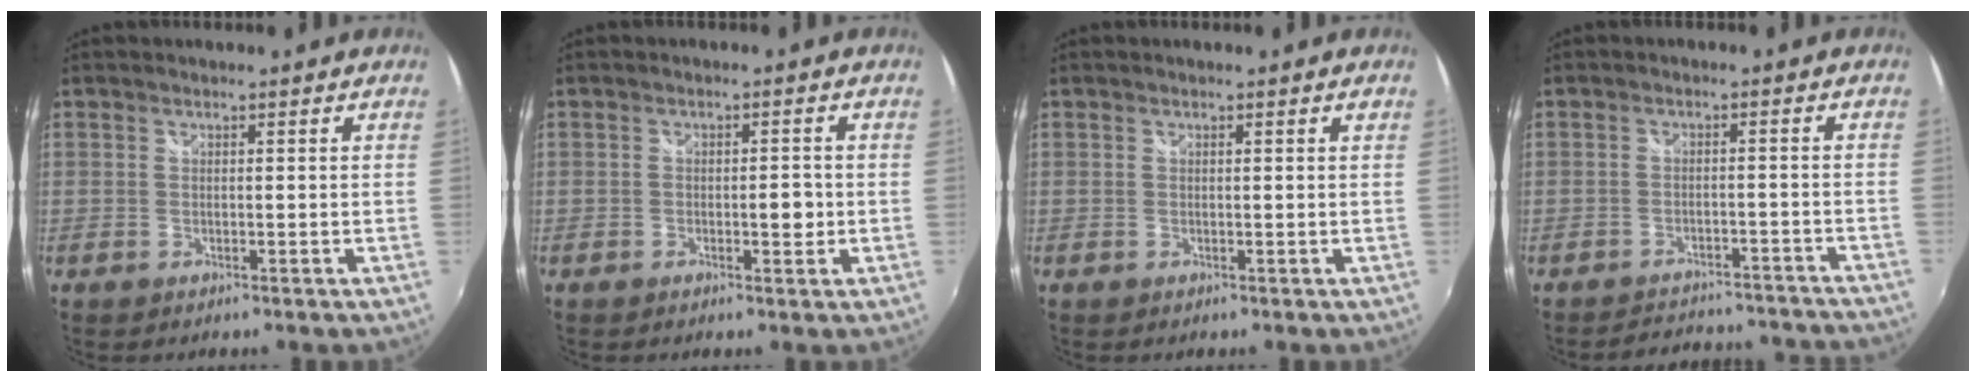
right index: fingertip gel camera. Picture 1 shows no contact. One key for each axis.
{"total": 2.7, "fx": -0.7, "fy": 1.5, "fz": 2.1, "tx": -0.029, "ty": 0.001, "tz": -0.011}
{"total": 0.7, "fx": 0.3, "fy": -0.2, "fz": 0.5, "tx": -0.010, "ty": 0.002, "tz": 0.005}
{"total": 13.8, "fx": -12.8, "fy": 4.1, "fz": 3.0, "tx": -0.064, "ty": 0.026, "tz": -0.148}